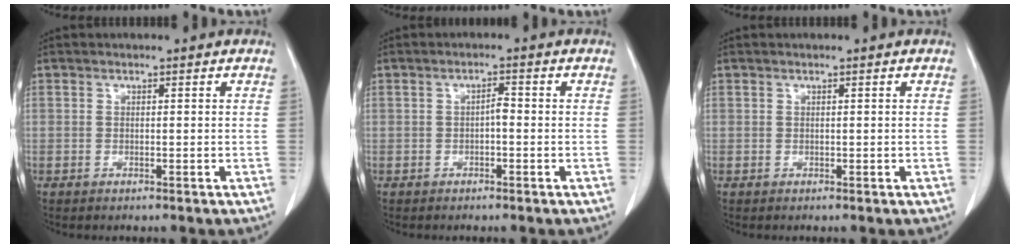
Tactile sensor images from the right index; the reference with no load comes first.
{"total": 1.6, "force": [-0.4, 0.5, 1.5], "torque": [-0.022, 0.005, -0.008]}
{"total": 0.0}